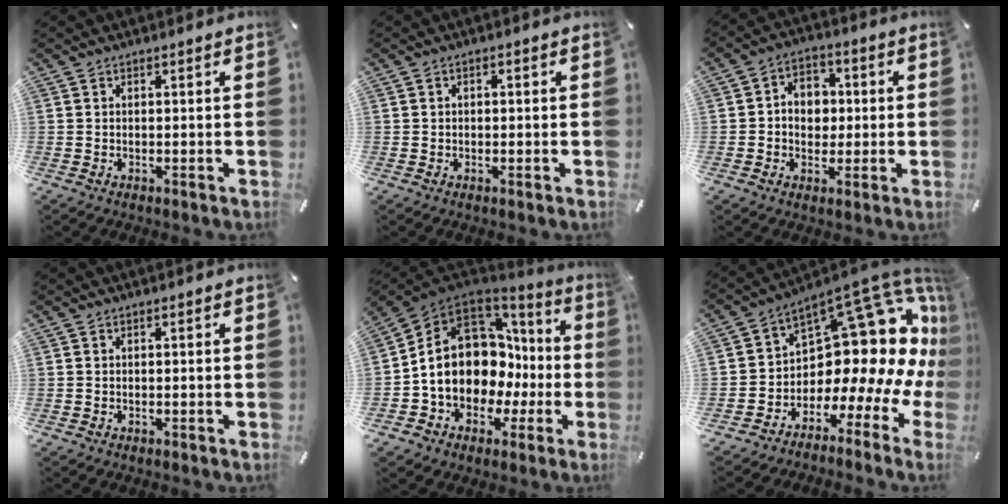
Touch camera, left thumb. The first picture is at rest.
{"total": 0.8, "force": [-0.2, 0.7, 0.4], "torque": [-0.006, 0.005, -0.006]}
{"total": 6.8, "force": [-0.4, 6.0, 3.2], "torque": [-0.053, 0.015, -0.008]}
{"total": 0.0}
{"total": 16.6, "force": [1.0, 13.1, 10.3], "torque": [-0.193, -0.020, 0.026]}
{"total": 18.9, "force": [6.6, 10.5, 14.3], "torque": [-0.207, -0.089, 0.128]}